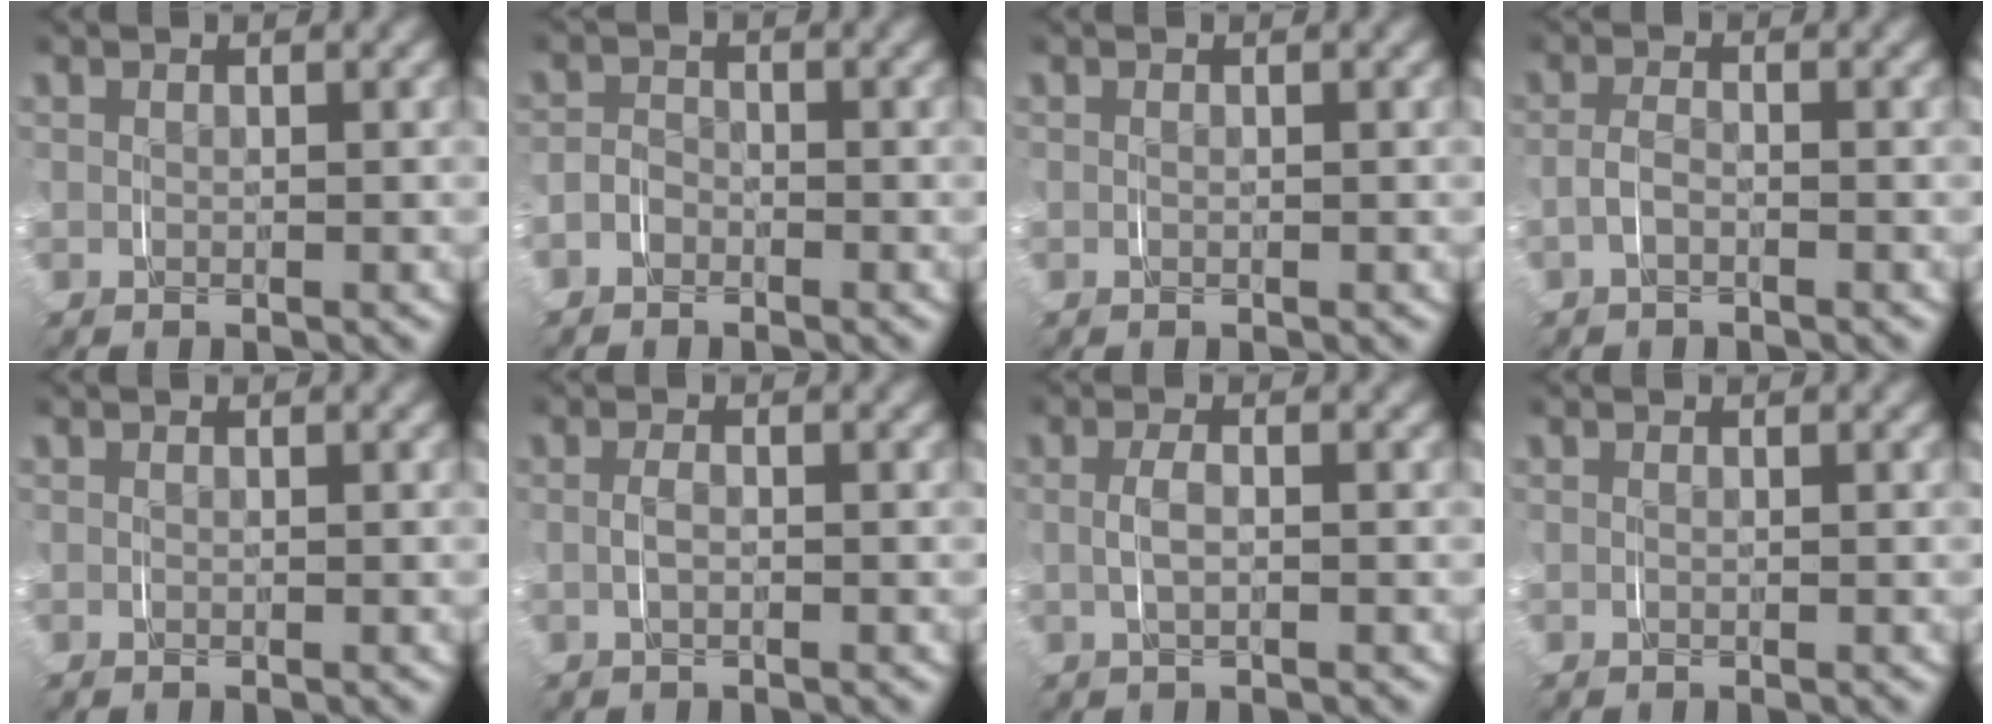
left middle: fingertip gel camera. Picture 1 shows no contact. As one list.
[{"total": 2.0, "force": [-1.1, 1.5, 0.5], "torque": [-0.016, 0.000, -0.026]}, {"total": 0.0}, {"total": 1.5, "force": [-0.7, 0.7, 1.1], "torque": [-0.031, 0.001, -0.015]}, {"total": 0.0}, {"total": 1.0, "force": [-0.2, 0.3, 0.9], "torque": [-0.024, -0.001, -0.004]}, {"total": 1.6, "force": [0.0, 0.5, 1.5], "torque": [-0.037, 0.001, -0.001]}, {"total": 0.0}]